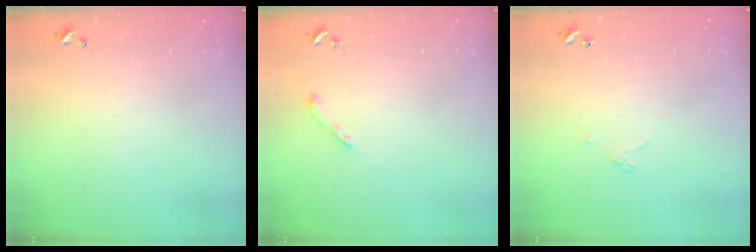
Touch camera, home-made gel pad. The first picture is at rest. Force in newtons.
{"total": 2.0, "press": 2.0, "slide": 0.2}
{"total": 3.2, "press": 3.2, "slide": 0.1}